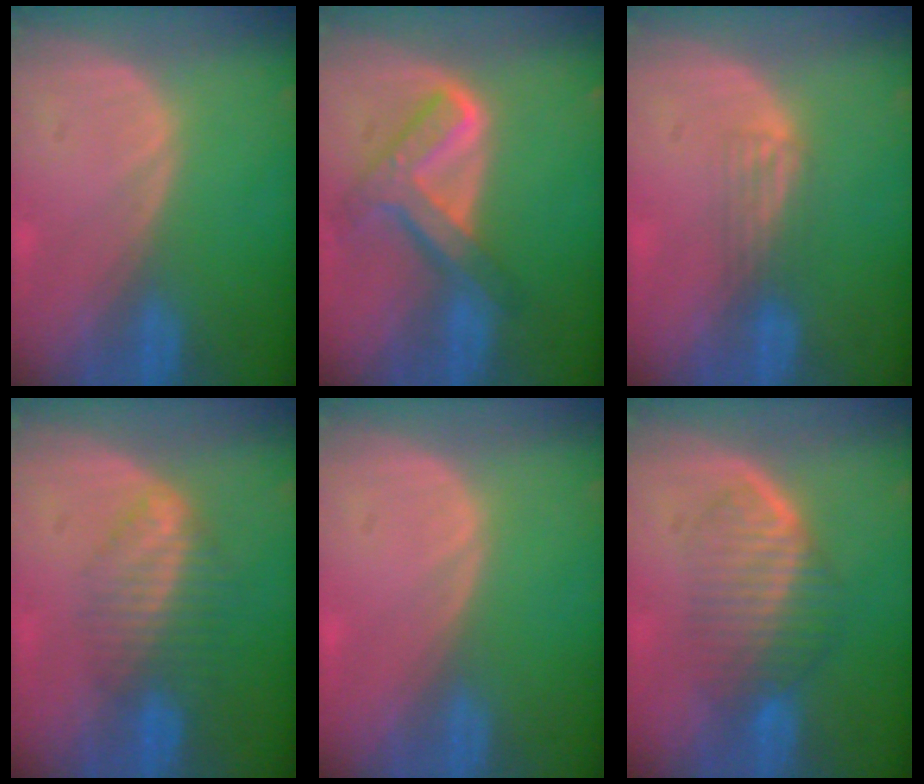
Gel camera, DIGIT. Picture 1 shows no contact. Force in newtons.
{"total": 8.0, "press": 6.8, "slide": 4.3}
{"total": 2.5, "press": 2.2, "slide": 1.3}
{"total": 6.8, "press": 5.8, "slide": 3.5}
{"total": 0.7, "press": 0.0, "slide": 0.7}
{"total": 6.3, "press": 6.2, "slide": 1.3}